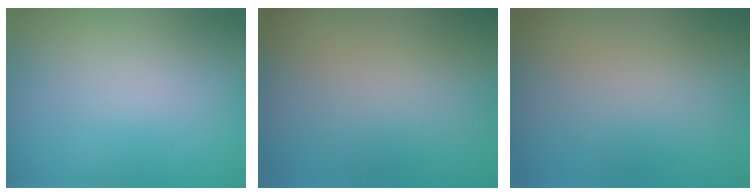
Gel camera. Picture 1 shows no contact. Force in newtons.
{"total": 0.0}
{"total": 0.0}